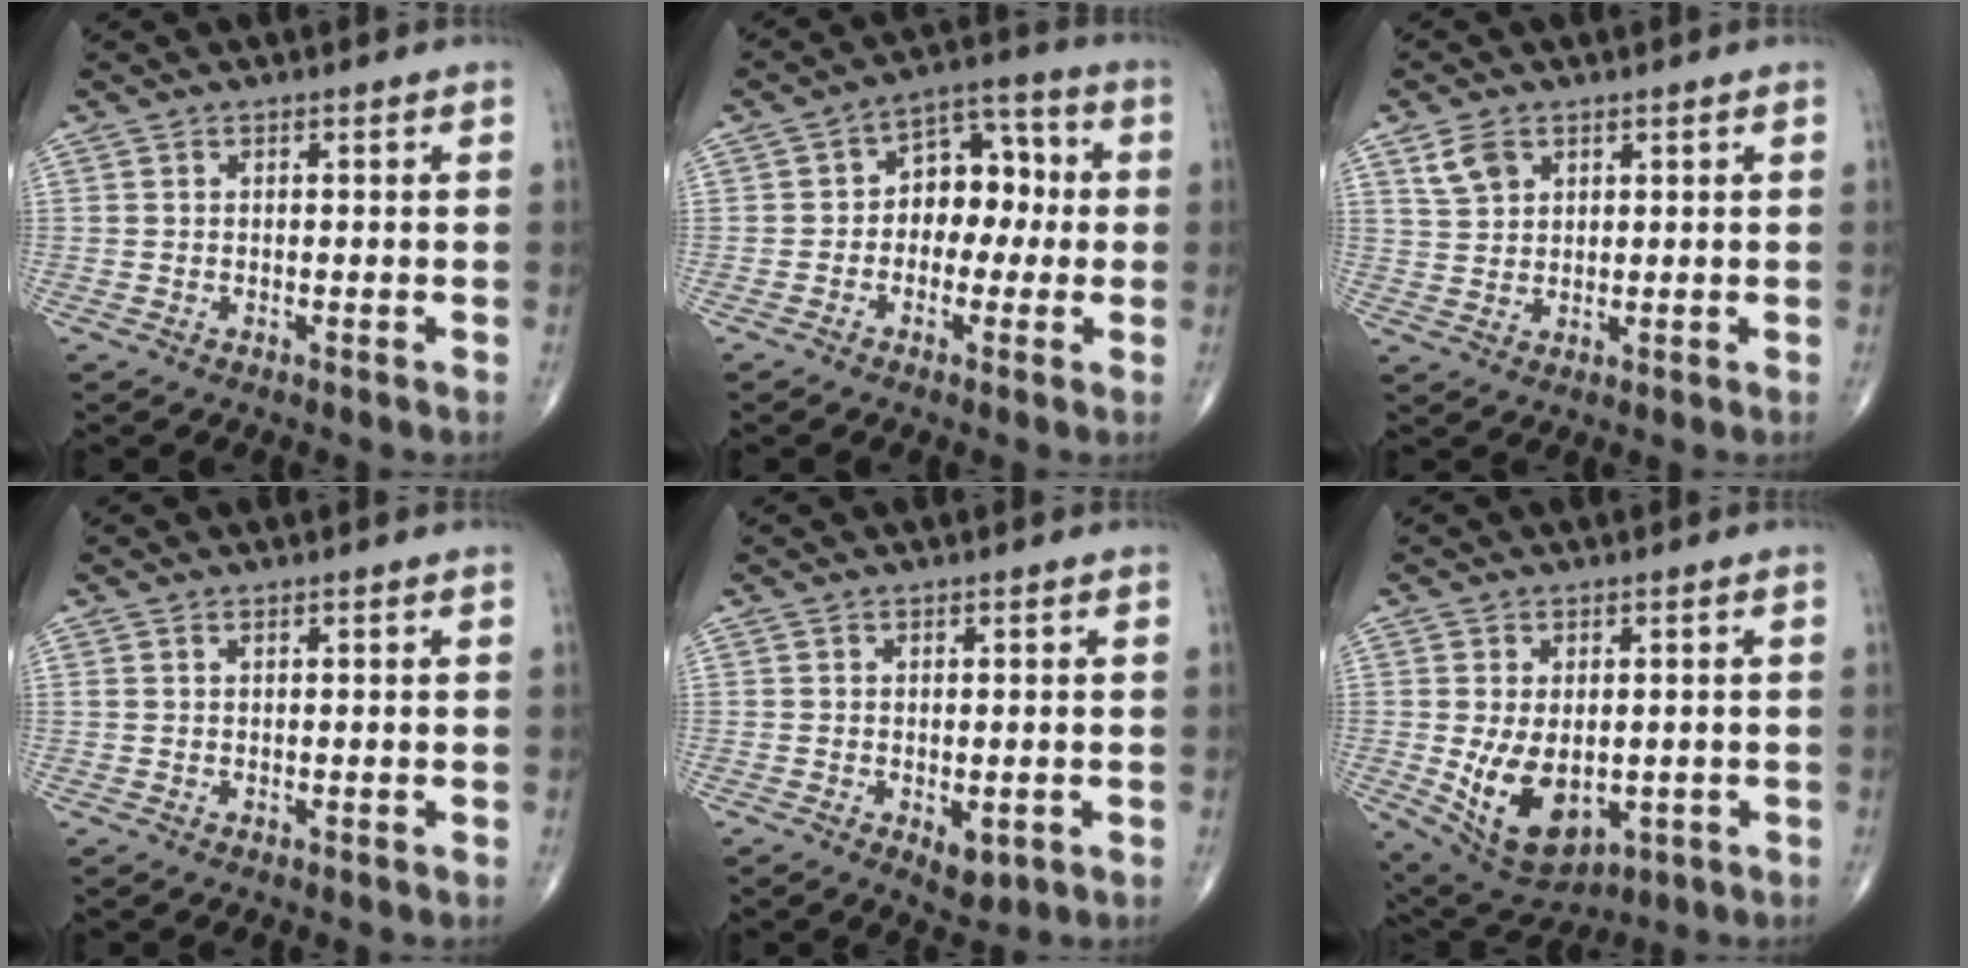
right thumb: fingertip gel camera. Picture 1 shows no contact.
{"total": 9.6, "force": [-0.3, 6.9, 6.7], "torque": [-0.055, 0.038, -0.018]}
{"total": 4.6, "force": [2.5, 3.0, 2.3], "torque": [-0.036, -0.007, 0.054]}
{"total": 0.5, "force": [0.4, 0.2, 0.4], "torque": [-0.011, 0.007, 0.009]}
{"total": 2.7, "force": [-0.6, 1.5, 2.2], "torque": [-0.021, -0.005, 0.000]}
{"total": 11.4, "force": [-1.7, 7.1, 8.8], "torque": [-0.135, -0.011, -0.004]}